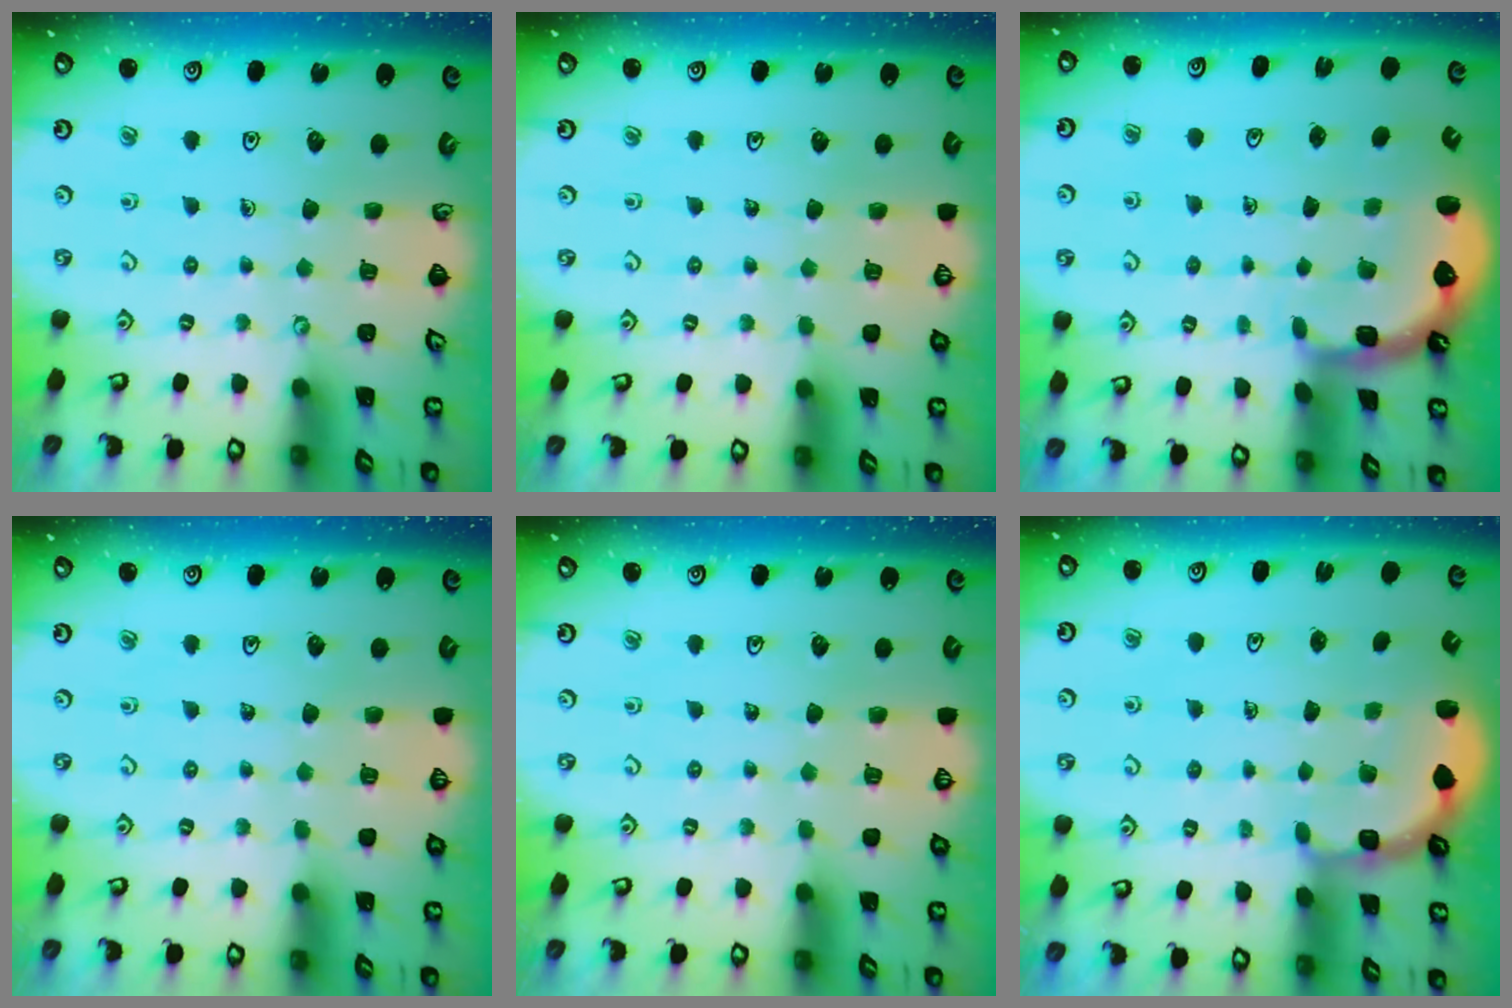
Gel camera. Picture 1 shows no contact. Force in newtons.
{"total": 0.0}
{"total": 2.5, "press": 1.2, "slide": 2.2}
{"total": 0.0}
{"total": 0.0}
{"total": 2.7, "press": 2.3, "slide": 1.4}